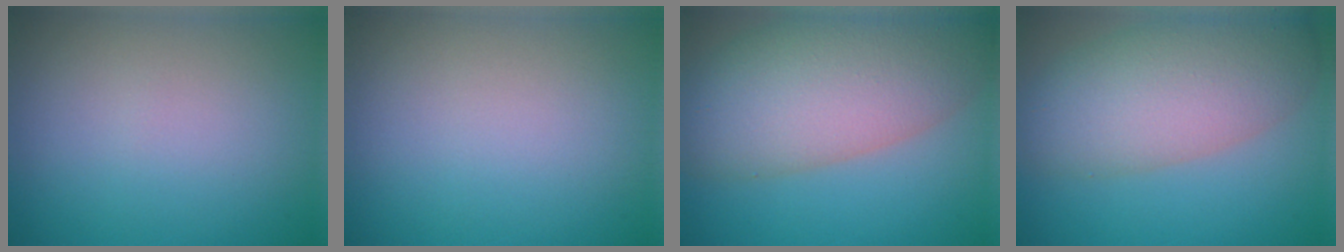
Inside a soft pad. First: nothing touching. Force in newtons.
{"total": 0.0}
{"total": 11.2, "press": 11.2, "slide": 0.7}
{"total": 8.2, "press": 8.2, "slide": 0.5}